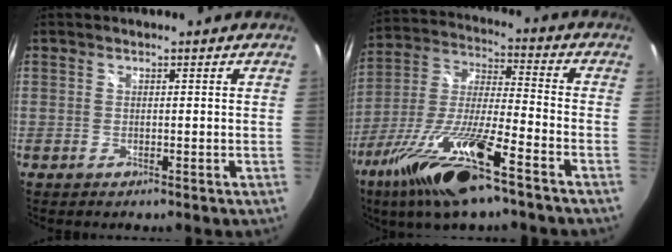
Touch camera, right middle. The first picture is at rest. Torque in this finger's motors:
{"motor_torque": [1.78, -0.36, 1.05, 0.21]}